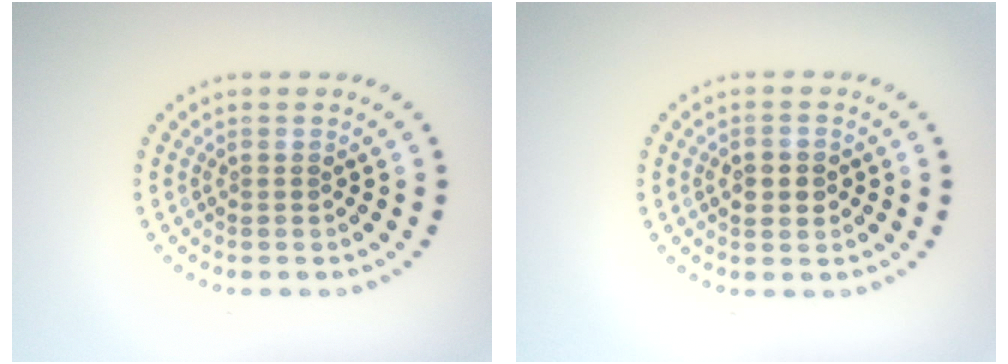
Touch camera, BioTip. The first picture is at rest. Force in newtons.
{"total": 2.2, "press": 2.2, "slide": 0.4}